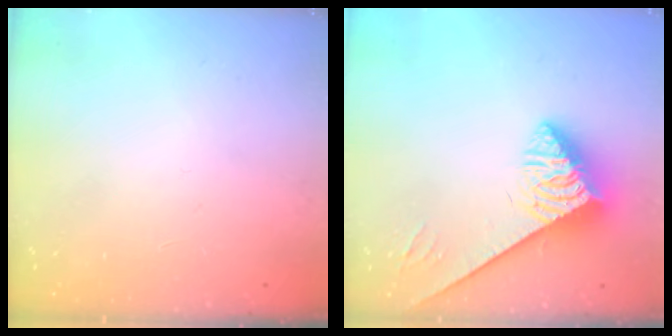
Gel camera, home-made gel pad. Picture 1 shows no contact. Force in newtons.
{"total": 3.8, "press": 3.8, "slide": 0.7}